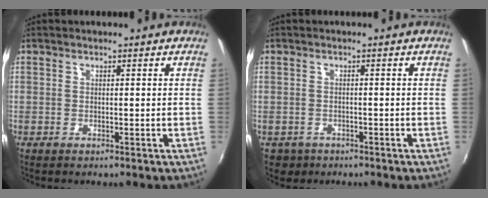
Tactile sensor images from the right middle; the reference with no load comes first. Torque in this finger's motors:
{"motor_torque": [0.42, -0.41, 0.09, 0.02]}